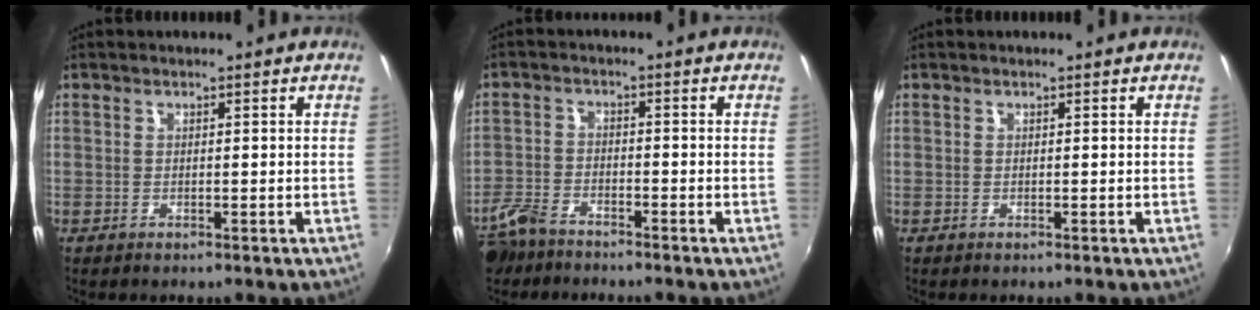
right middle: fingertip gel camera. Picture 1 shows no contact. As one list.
[{"total": 6.4, "force": [-5.2, 2.8, 2.6], "torque": [-0.072, -0.003, -0.101]}, {"total": 0.0}]